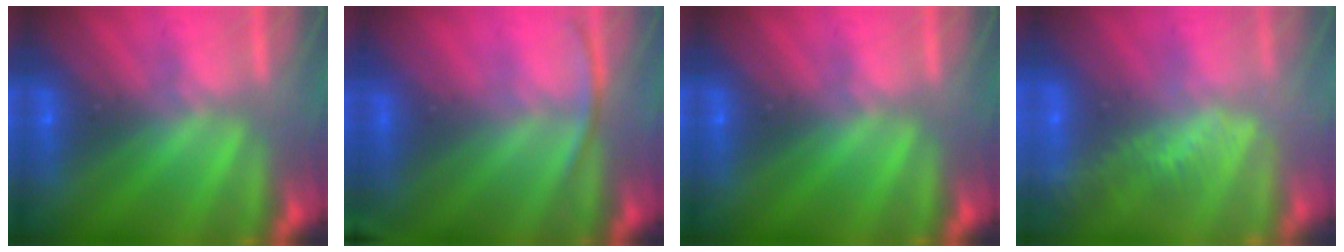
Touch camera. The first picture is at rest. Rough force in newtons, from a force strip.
{"total": 2.5}
{"total": 0.0}
{"total": 2.9}